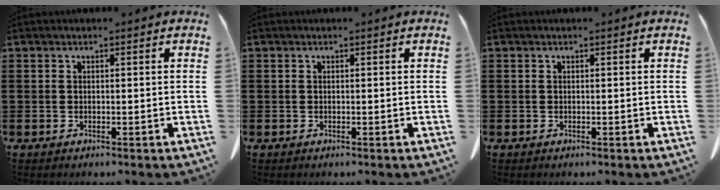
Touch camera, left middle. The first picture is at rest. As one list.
[{"total": 0.0}, {"total": 0.0}]